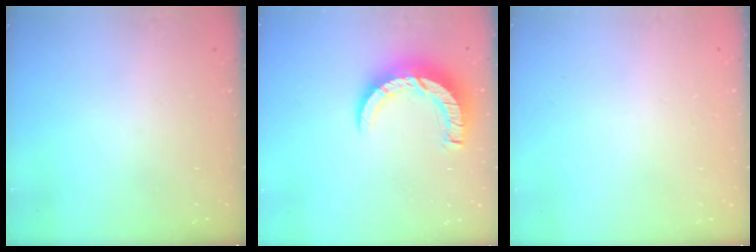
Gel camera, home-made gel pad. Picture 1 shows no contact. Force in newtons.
{"total": 8.9, "press": 8.9, "slide": 0.9}
{"total": 2.4, "press": 2.4, "slide": 0.2}